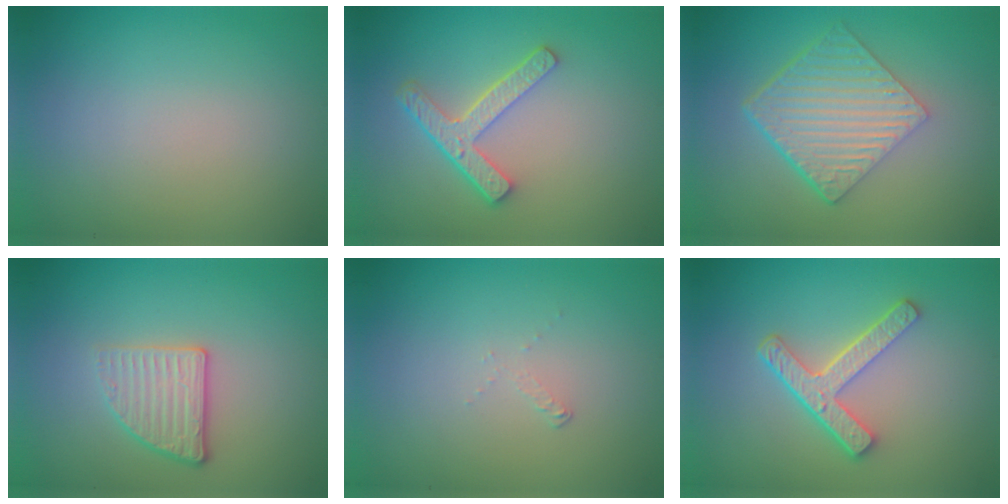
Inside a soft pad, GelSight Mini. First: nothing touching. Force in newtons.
{"total": 3.9, "press": 3.0, "slide": 2.5}
{"total": 6.3, "press": 4.3, "slide": 4.6}
{"total": 2.6, "press": 2.4, "slide": 1.0}
{"total": 0.6, "press": 0.2, "slide": 0.6}
{"total": 4.4, "press": 3.3, "slide": 2.9}